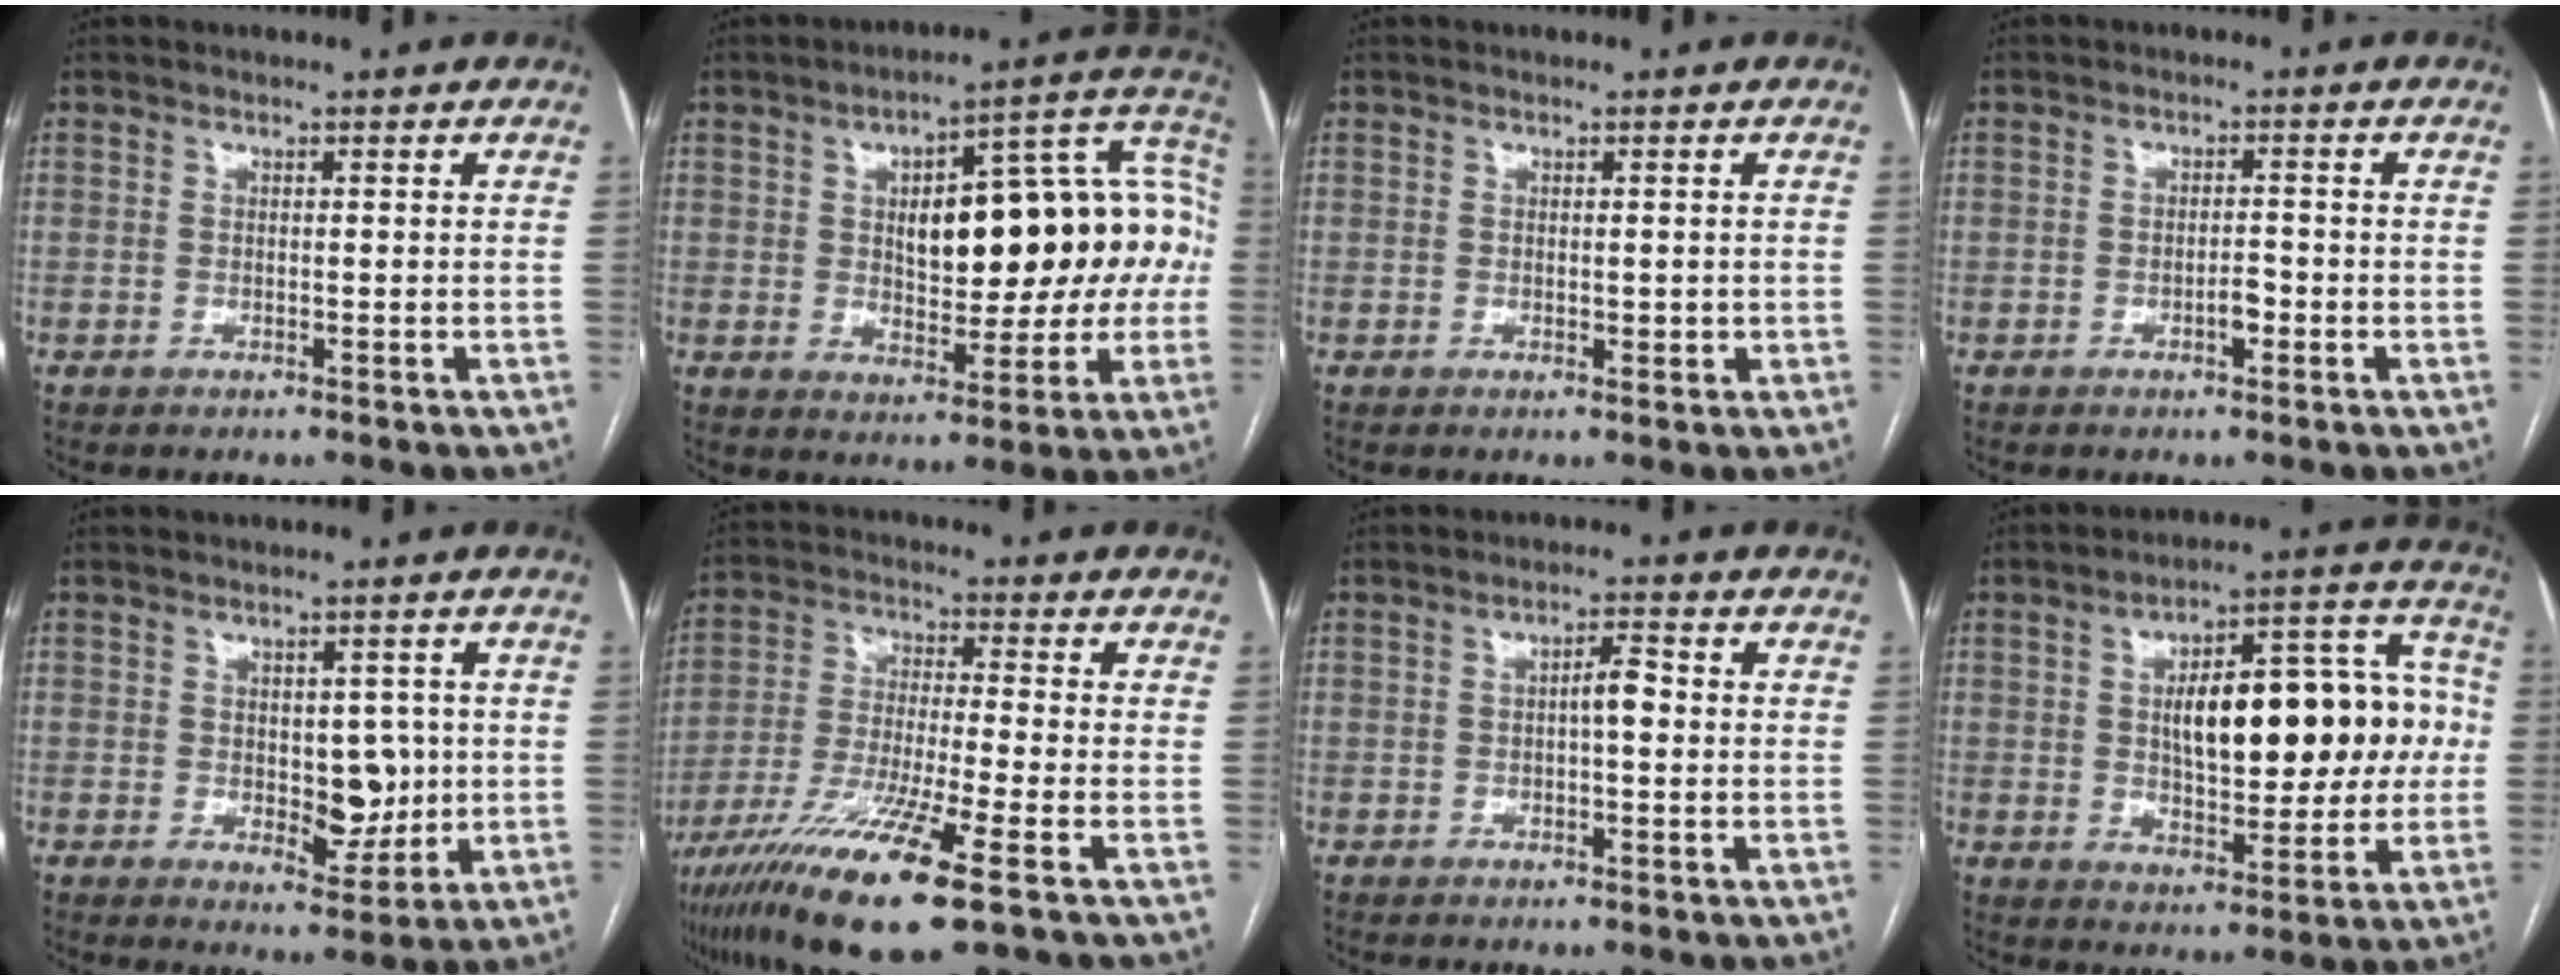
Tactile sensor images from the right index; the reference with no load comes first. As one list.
[{"total": 20.5, "force": [1.7, 8.0, 18.8], "torque": [-0.249, 0.052, 0.032]}, {"total": 1.2, "force": [0.0, 0.6, 1.0], "torque": [-0.012, -0.002, 0.002]}, {"total": 2.1, "force": [-1.0, 0.7, 1.8], "torque": [-0.025, 0.003, -0.015]}, {"total": 6.2, "force": [0.0, 3.3, 5.2], "torque": [-0.064, -0.001, 0.010]}, {"total": 15.2, "force": [-8.4, 0.5, 12.6], "torque": [-0.257, -0.039, -0.153]}, {"total": 2.9, "force": [-0.1, 0.7, 2.8], "torque": [-0.042, 0.008, -0.003]}, {"total": 19.0, "force": [1.3, 7.2, 17.5], "torque": [-0.247, 0.047, 0.028]}]